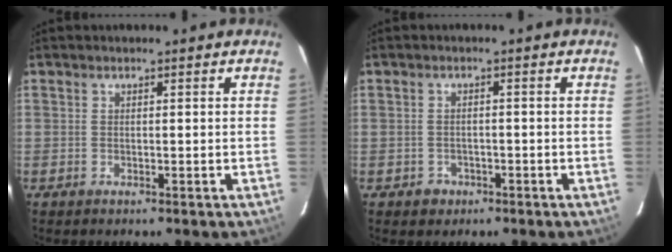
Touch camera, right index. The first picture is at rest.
{"total": 2.7, "force": [-1.3, 2.4, 0.3], "torque": [-0.011, 0.005, -0.015]}